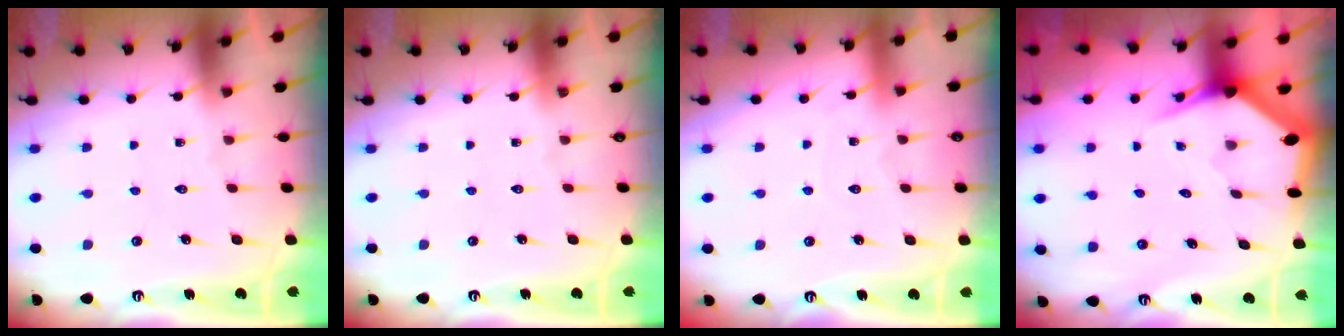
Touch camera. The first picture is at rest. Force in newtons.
{"total": 0.0}
{"total": 2.7, "press": 2.7, "slide": 0.2}
{"total": 3.8, "press": 3.8, "slide": 0.2}